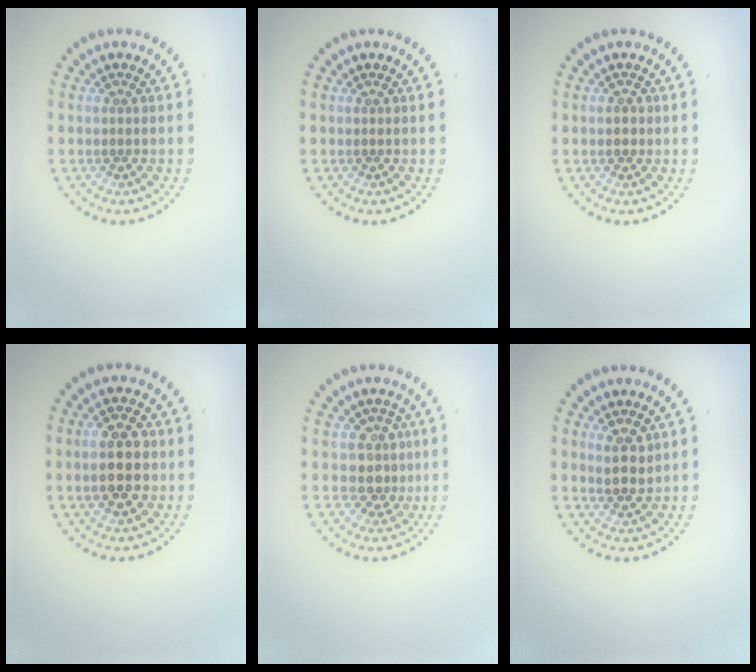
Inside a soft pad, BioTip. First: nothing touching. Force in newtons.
{"total": 0.0}
{"total": 1.5, "press": 1.5, "slide": 0.1}
{"total": 5.0, "press": 5.0, "slide": 0.2}
{"total": 2.6, "press": 2.1, "slide": 1.5}
{"total": 2.2, "press": 2.0, "slide": 1.0}